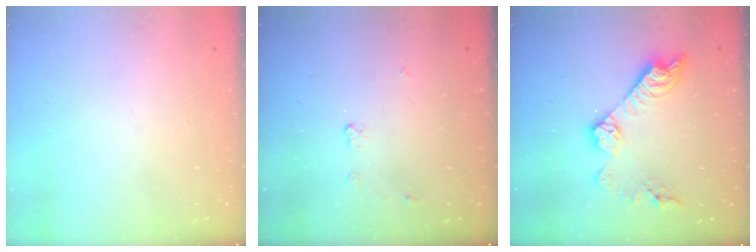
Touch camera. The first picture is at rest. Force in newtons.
{"total": 3.6, "press": 3.5, "slide": 0.7}
{"total": 12.7, "press": 12.7, "slide": 0.7}